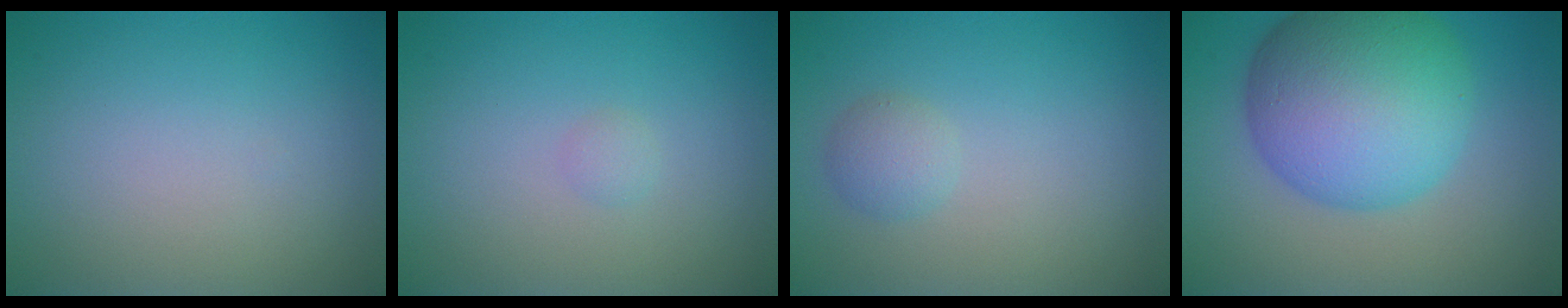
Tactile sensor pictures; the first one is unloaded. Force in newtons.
{"total": 0.6, "press": 0.6, "slide": 0.0}
{"total": 1.6, "press": 1.6, "slide": 0.1}
{"total": 12.4, "press": 12.4, "slide": 0.1}